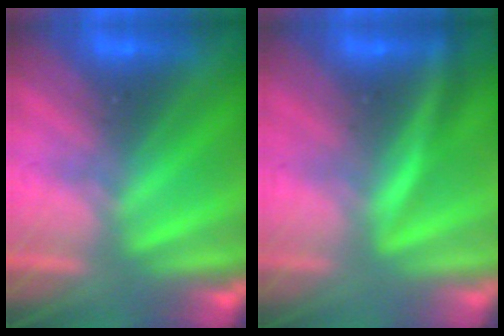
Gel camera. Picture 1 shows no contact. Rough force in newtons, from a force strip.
{"total": 2.8}